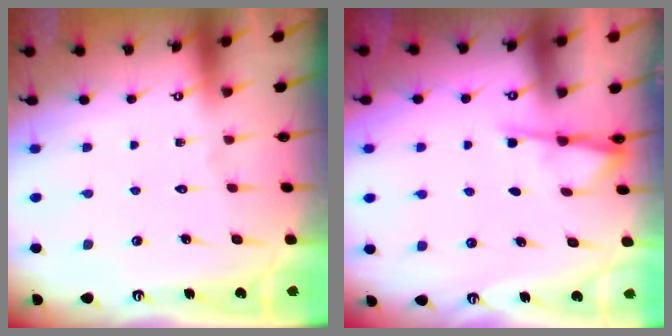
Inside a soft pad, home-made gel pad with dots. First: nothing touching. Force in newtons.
{"total": 2.2, "press": 2.2, "slide": 0.5}